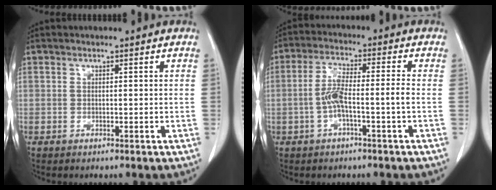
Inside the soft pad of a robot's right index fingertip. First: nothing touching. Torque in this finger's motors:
{"motor_torque": [0.85, -0.38, 0.54, 0.17]}